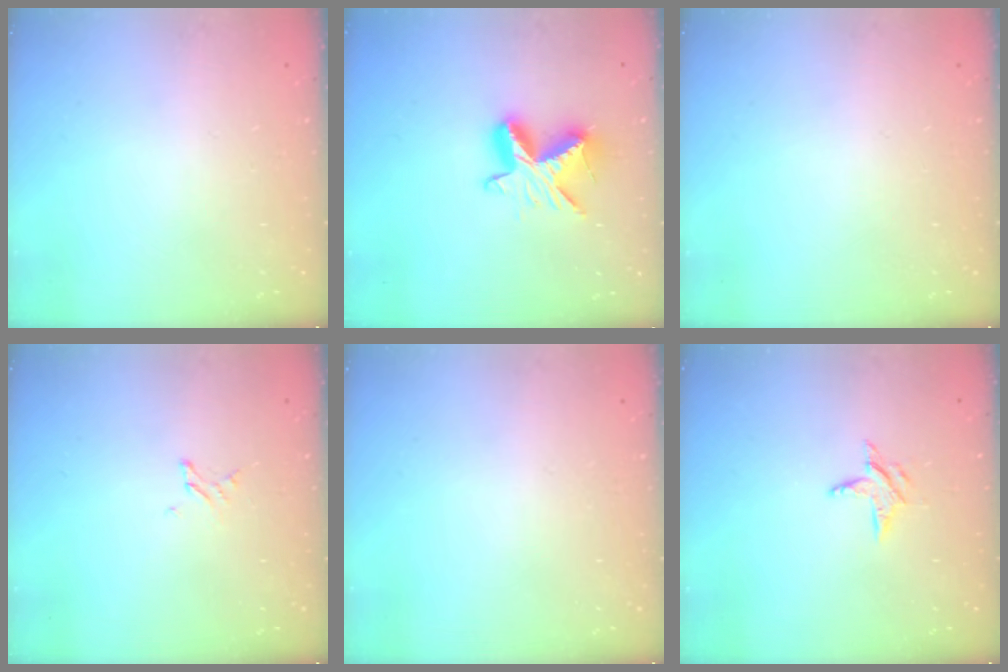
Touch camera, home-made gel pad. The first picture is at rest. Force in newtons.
{"total": 11.1, "press": 11.1, "slide": 0.5}
{"total": 0.0}
{"total": 1.2, "press": 1.2, "slide": 0.1}
{"total": 0.0}
{"total": 5.9, "press": 5.9, "slide": 0.6}